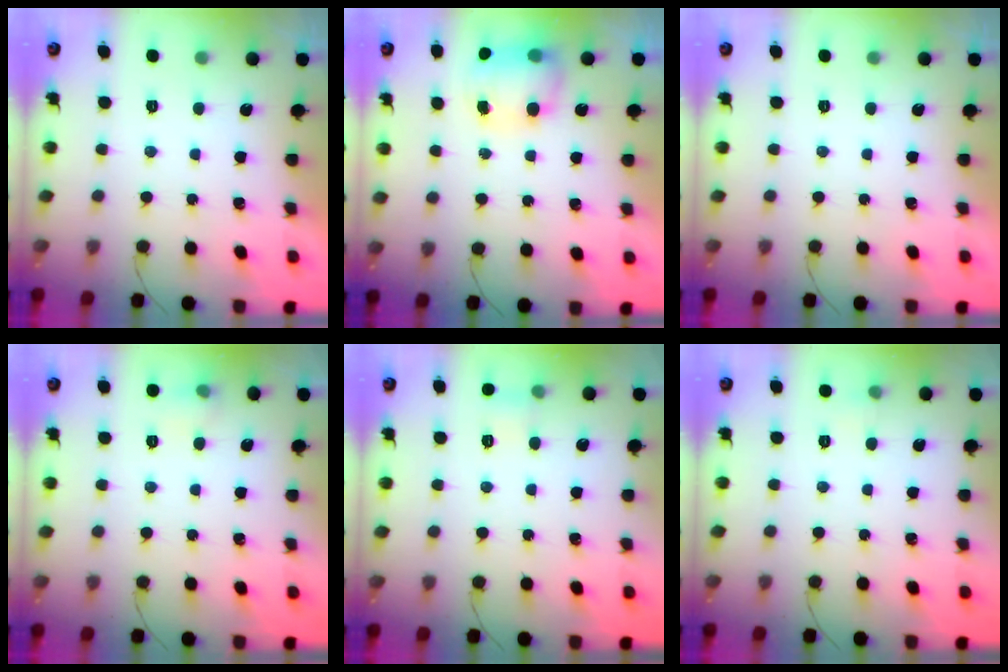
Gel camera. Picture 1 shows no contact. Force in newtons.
{"total": 7.4, "press": 7.3, "slide": 1.2}
{"total": 0.0}
{"total": 5.5, "press": 5.2, "slide": 1.6}
{"total": 4.3, "press": 4.1, "slide": 1.3}
{"total": 2.5, "press": 2.3, "slide": 1.1}